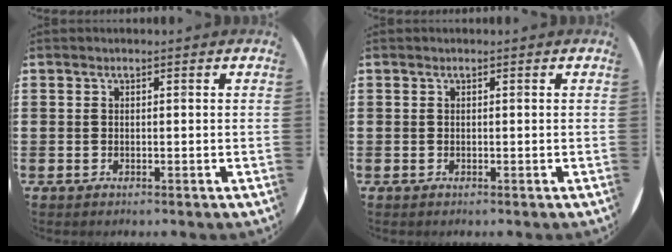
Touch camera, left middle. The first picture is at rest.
{"total": 0.0}